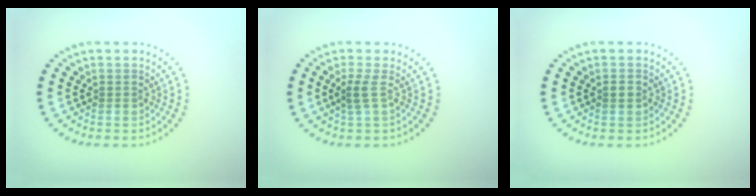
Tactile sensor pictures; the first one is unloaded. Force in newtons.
{"total": 1.5, "press": 1.0, "slide": 1.1}
{"total": 0.9, "press": 0.9, "slide": 0.1}